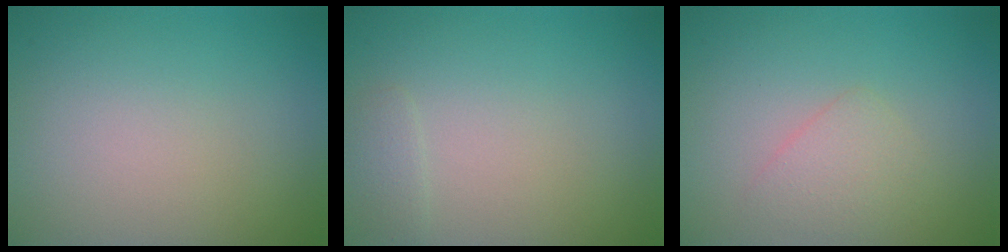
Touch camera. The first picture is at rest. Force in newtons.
{"total": 0.9, "press": 0.9, "slide": 0.0}
{"total": 1.7, "press": 1.7, "slide": 0.0}